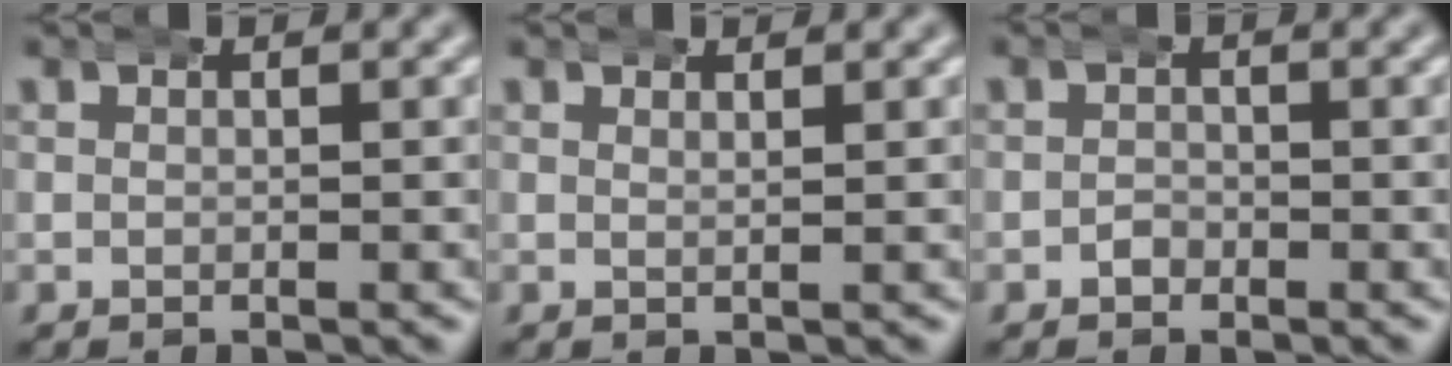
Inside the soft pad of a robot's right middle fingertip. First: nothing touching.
{"total": 0.9, "force": [0.8, -0.3, 0.2], "torque": [-0.004, -0.004, 0.013]}
{"total": 0.7, "force": [-0.4, 0.5, -0.2], "torque": [0.001, 0.001, -0.013]}